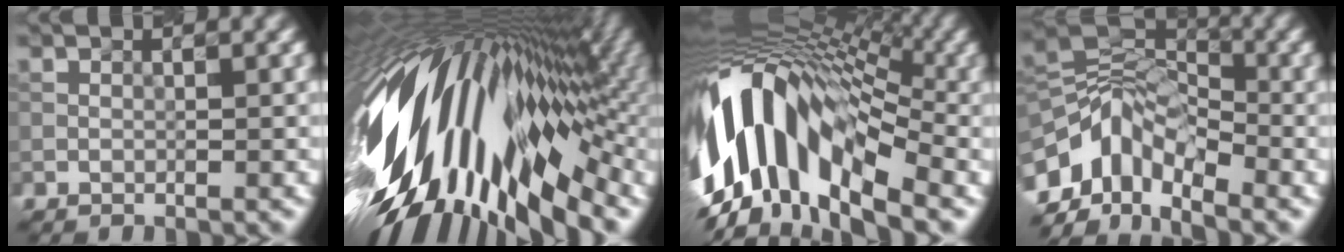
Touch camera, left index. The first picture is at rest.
{"total": 17.1, "force": [-1.4, 9.0, 14.4], "torque": [-0.249, 0.004, -0.044]}
{"total": 14.6, "force": [-0.9, 8.4, 11.8], "torque": [-0.210, 0.031, -0.021]}
{"total": 9.3, "force": [-4.1, 5.1, 6.6], "torque": [-0.114, 0.009, -0.091]}